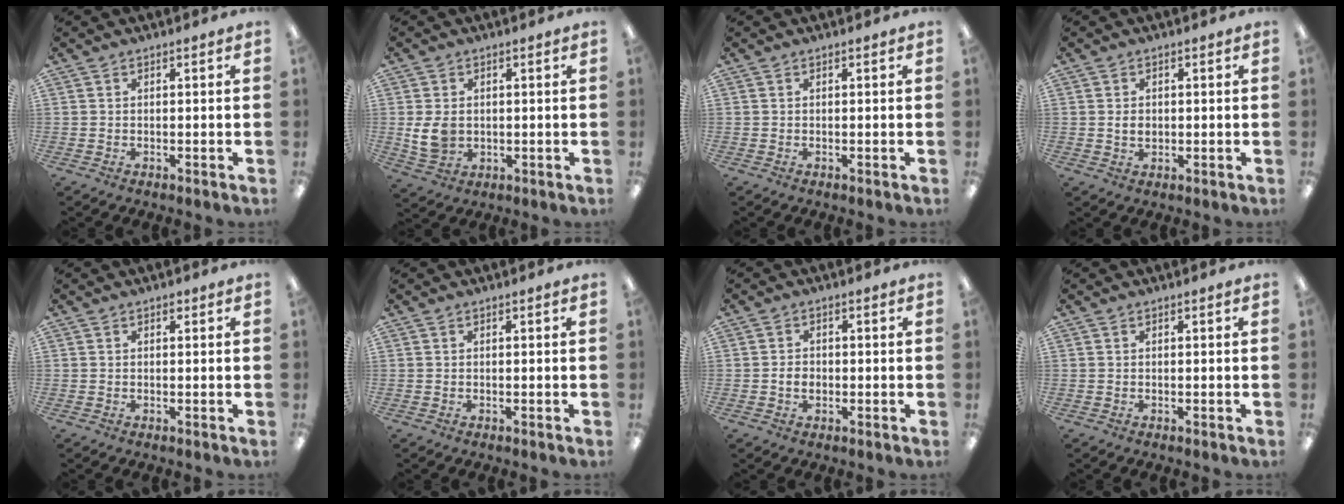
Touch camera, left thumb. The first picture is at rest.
{"total": 6.3, "force": [0.3, 5.0, 3.8], "torque": [-0.082, 0.002, 0.006]}
{"total": 0.0}
{"total": 2.1, "force": [0.2, 1.7, 1.3], "torque": [-0.026, 0.005, 0.003]}
{"total": 0.6, "force": [0.4, 0.4, 0.3], "torque": [-0.007, 0.003, 0.007]}
{"total": 0.0}
{"total": 2.3, "force": [-0.4, 1.9, 1.2], "torque": [-0.022, 0.005, -0.008]}
{"total": 0.0}